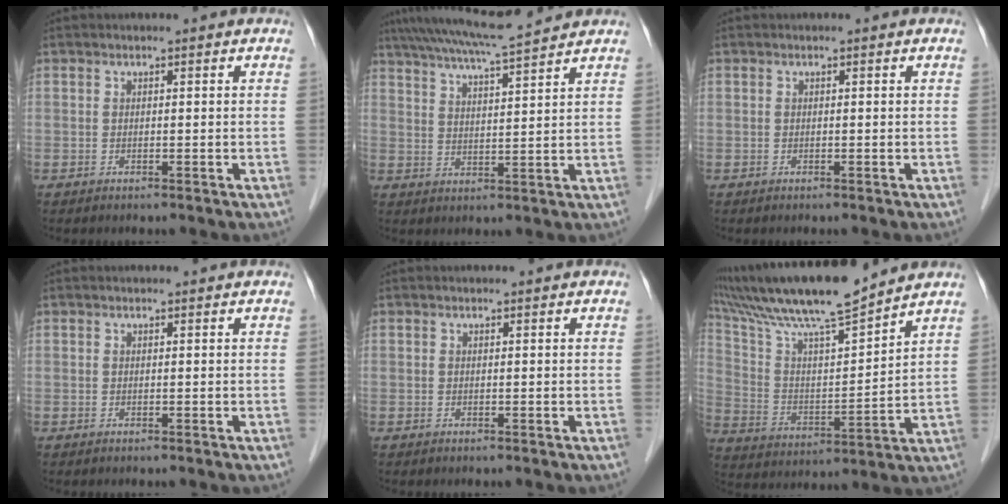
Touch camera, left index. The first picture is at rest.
{"total": 10.6, "force": [9.6, -0.7, 4.4], "torque": [-0.085, 0.022, 0.151]}
{"total": 0.0}
{"total": 1.2, "force": [1.2, 0.2, 0.3], "torque": [-0.010, 0.014, 0.016]}
{"total": 0.7, "force": [0.6, 0.1, 0.2], "torque": [-0.006, 0.011, 0.011]}
{"total": 17.8, "force": [15.4, 0.6, 8.9], "torque": [-0.170, 0.012, 0.274]}